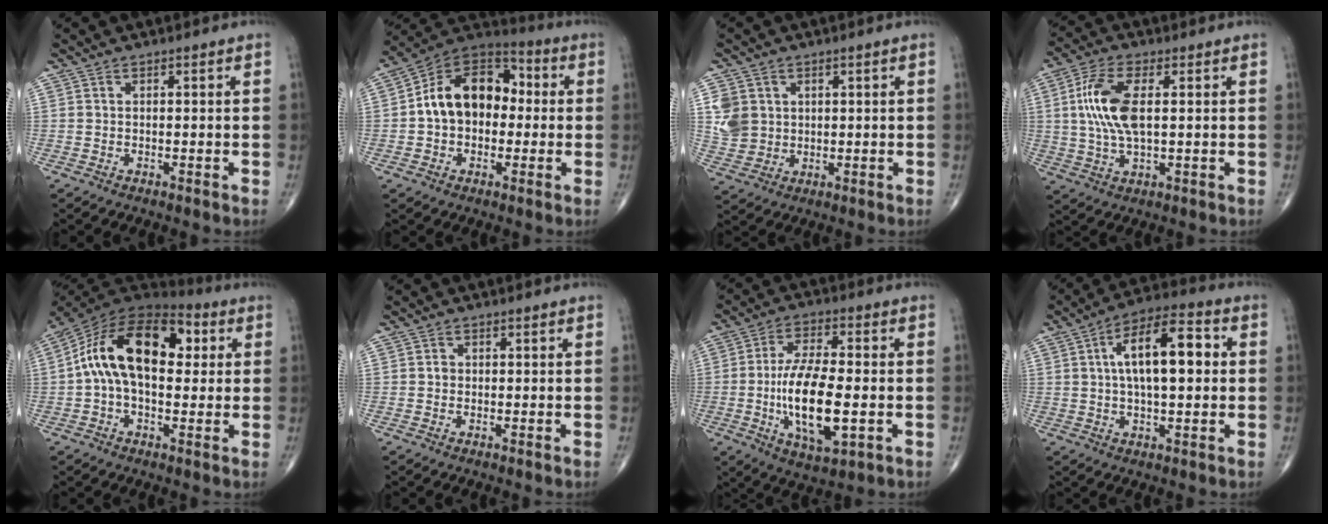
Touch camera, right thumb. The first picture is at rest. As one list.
[{"total": 15.8, "force": [0.4, 11.0, 11.3], "torque": [-0.148, 0.044, -0.007]}, {"total": 6.6, "force": [1.6, 5.7, 2.7], "torque": [-0.035, -0.006, 0.043]}, {"total": 10.9, "force": [1.5, 4.8, 9.6], "torque": [-0.212, 0.004, 0.030]}, {"total": 18.8, "force": [2.8, 10.9, 15.0], "torque": [-0.241, 0.041, 0.037]}, {"total": 0.9, "force": [0.0, 0.9, 0.4], "torque": [-0.001, 0.003, -0.001]}, {"total": 15.4, "force": [-2.6, 5.9, 13.9], "torque": [-0.248, 0.001, -0.043]}, {"total": 14.0, "force": [2.0, 5.9, 12.6], "torque": [-0.197, 0.023, 0.026]}]